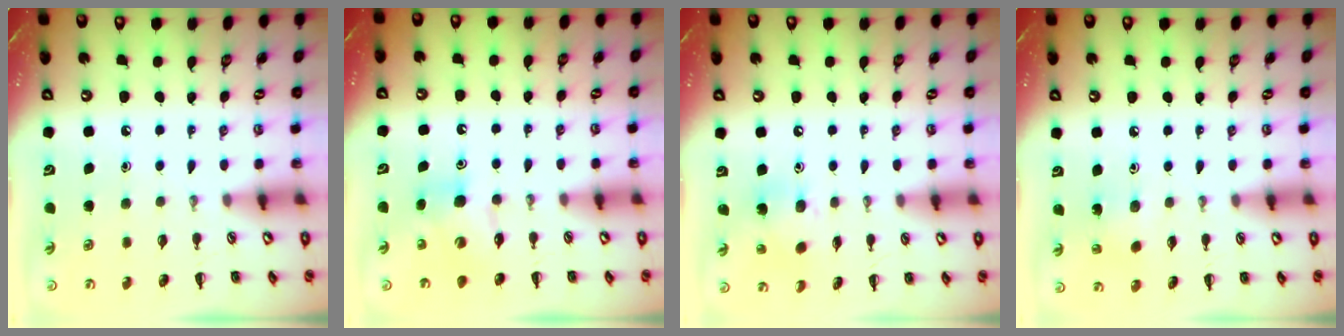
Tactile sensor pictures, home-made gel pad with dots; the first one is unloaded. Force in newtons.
{"total": 6.6, "press": 6.6, "slide": 0.6}
{"total": 9.9, "press": 9.6, "slide": 2.4}
{"total": 3.3, "press": 3.2, "slide": 1.0}